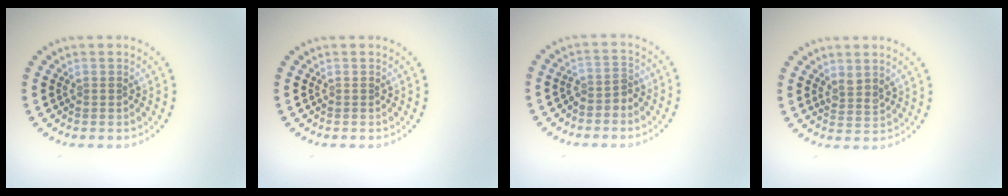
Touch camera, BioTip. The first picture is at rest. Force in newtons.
{"total": 0.0}
{"total": 1.8, "press": 1.5, "slide": 1.1}
{"total": 1.4, "press": 1.1, "slide": 0.8}